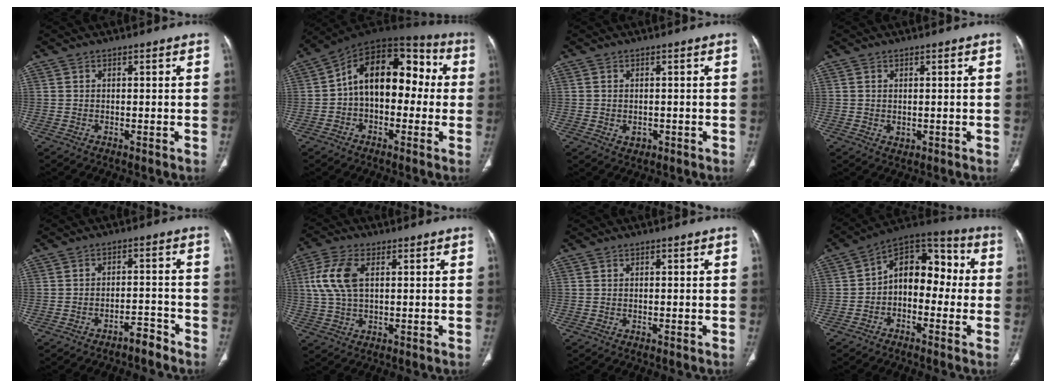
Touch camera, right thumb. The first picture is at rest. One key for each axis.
{"total": 16.9, "fx": 0.5, "fy": 10.7, "fz": 13.0, "tx": -0.159, "ty": 0.057, "tz": -0.006}
{"total": 1.7, "fx": -0.4, "fy": 1.4, "fz": 0.9, "tx": -0.011, "ty": 0.001, "tz": 0.001}
{"total": 1.2, "fx": 0.1, "fy": 1.0, "fz": 0.7, "tx": -0.016, "ty": -0.004, "tz": 0.008}
{"total": 3.4, "fx": -3.0, "fy": 1.0, "fz": 1.3, "tx": -0.019, "ty": 0.032, "tz": -0.047}
{"total": 8.7, "fx": 2.0, "fy": 4.7, "fz": 7.1, "tx": -0.169, "ty": 0.010, "tz": 0.040}
{"total": 0.0}
{"total": 12.9, "fx": -0.9, "fy": 8.6, "fz": 9.6, "tx": -0.100, "ty": 0.051, "tz": -0.034}